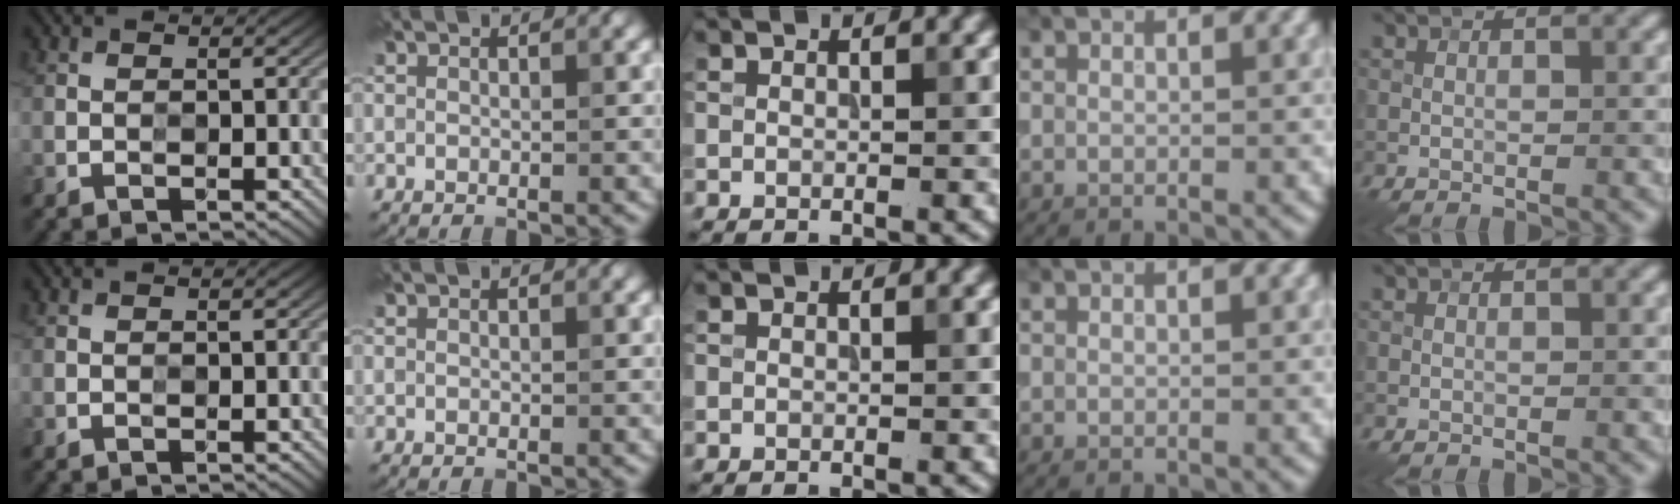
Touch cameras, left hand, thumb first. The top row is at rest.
{}